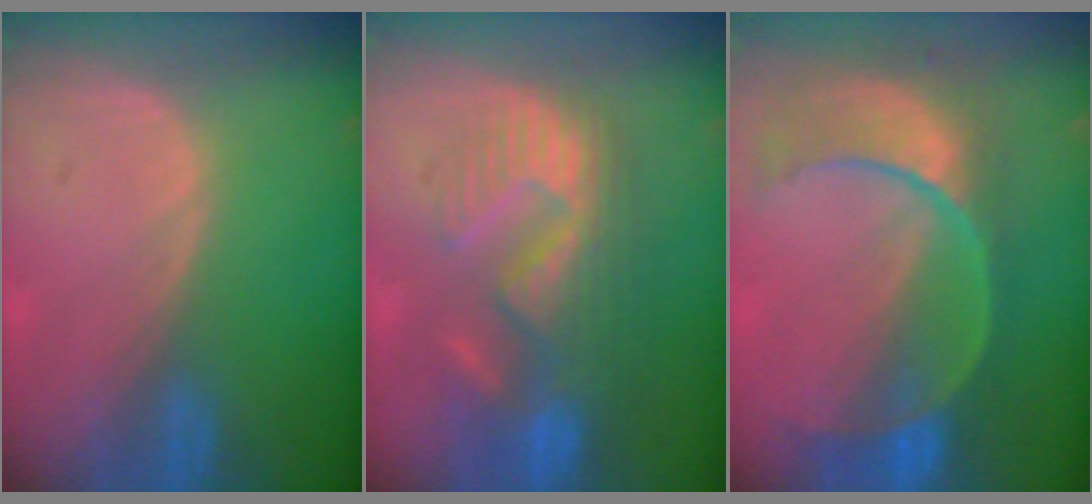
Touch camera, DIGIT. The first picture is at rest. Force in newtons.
{"total": 10.8, "press": 9.9, "slide": 4.3}
{"total": 10.7, "press": 9.2, "slide": 5.5}